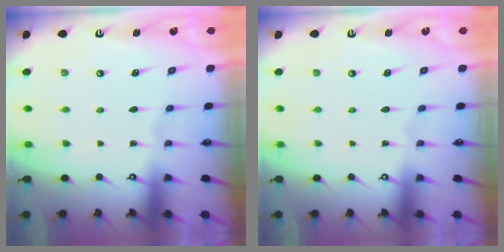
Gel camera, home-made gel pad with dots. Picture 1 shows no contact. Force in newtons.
{"total": 0.0}